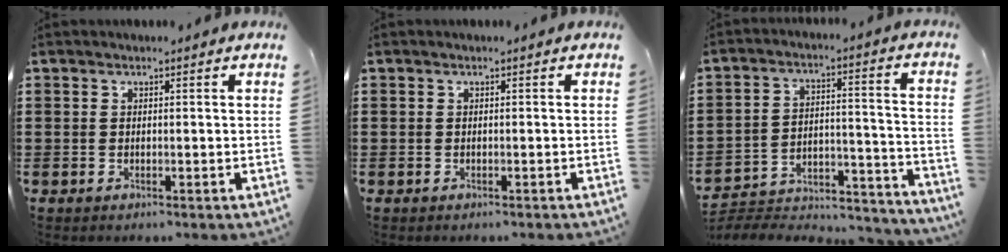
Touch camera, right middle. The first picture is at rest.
{"total": 0.0}
{"total": 4.7, "force": [-4.4, 1.0, 1.0], "torque": [-0.017, 0.001, -0.093]}